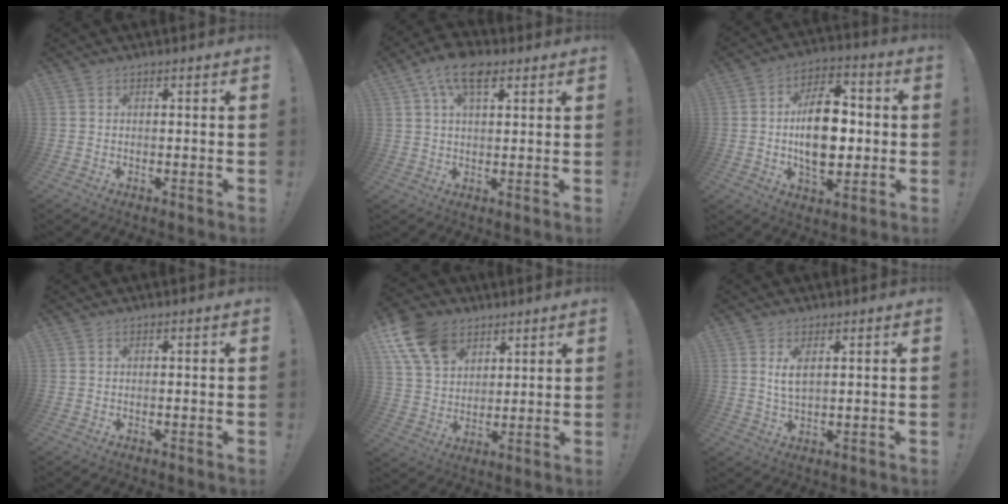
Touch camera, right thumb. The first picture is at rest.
{"total": 9.8, "force": [4.9, 4.7, 7.0], "torque": [-0.116, -0.007, 0.090]}
{"total": 17.2, "force": [-0.7, 10.3, 13.7], "torque": [-0.229, 0.011, -0.015]}
{"total": 0.0}
{"total": 14.4, "force": [7.8, 9.8, 7.2], "torque": [-0.143, -0.030, 0.154]}
{"total": 4.1, "force": [1.4, 1.5, 3.5], "torque": [-0.065, -0.005, 0.024]}